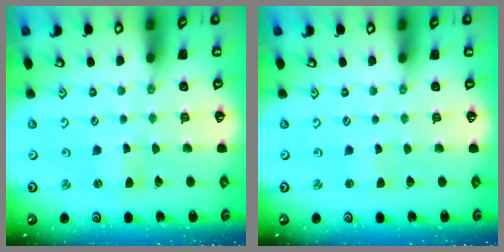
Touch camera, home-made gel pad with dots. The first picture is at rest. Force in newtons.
{"total": 0.0}